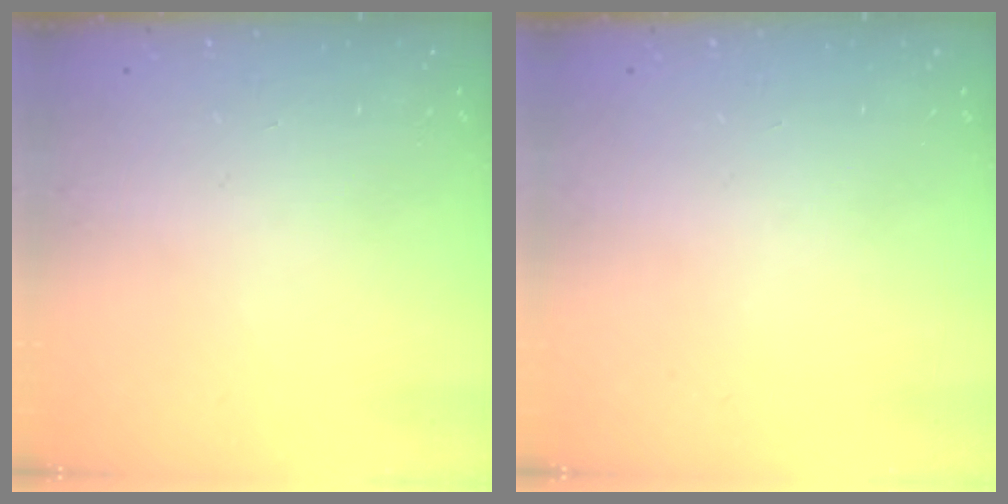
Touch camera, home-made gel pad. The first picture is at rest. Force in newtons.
{"total": 0.0}